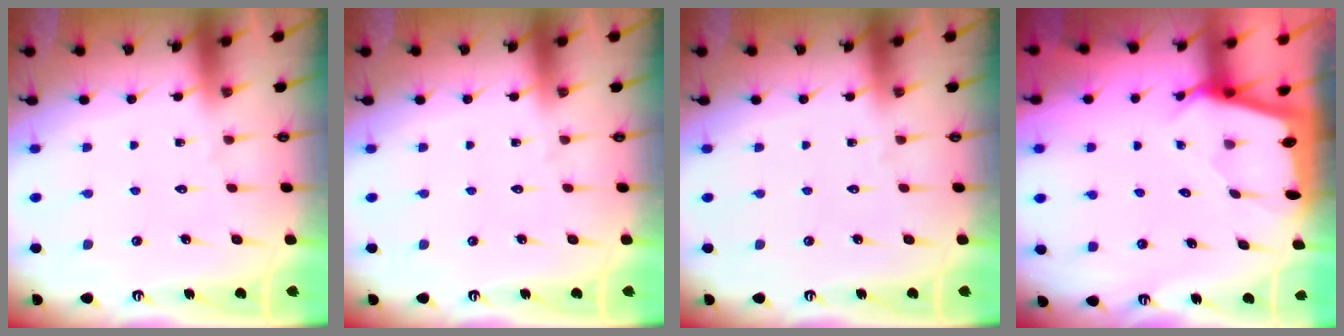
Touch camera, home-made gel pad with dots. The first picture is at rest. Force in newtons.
{"total": 0.0}
{"total": 0.0}
{"total": 2.1, "press": 2.1, "slide": 0.1}